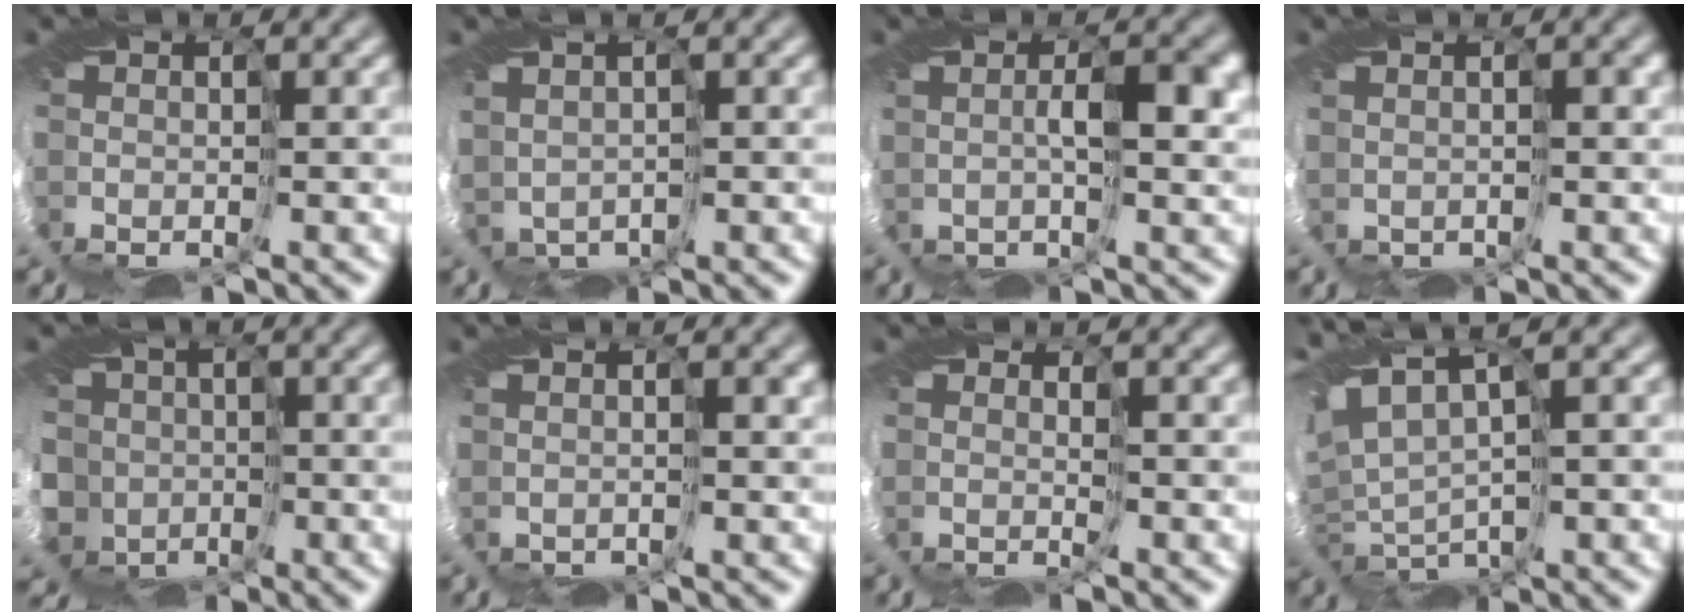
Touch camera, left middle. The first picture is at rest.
{"total": 1.6, "force": [0.5, 1.5, 0.5], "torque": [-0.015, -0.002, 0.012]}
{"total": 2.4, "force": [0.4, 0.0, 2.4], "torque": [-0.049, 0.004, 0.007]}
{"total": 0.5, "force": [0.2, 0.2, 0.4], "torque": [-0.001, 0.012, 0.007]}
{"total": 11.2, "force": [-2.8, 10.2, 3.7], "torque": [-0.119, -0.006, -0.076]}
{"total": 0.9, "force": [0.7, 0.3, 0.6], "torque": [-0.007, 0.014, 0.018]}
{"total": 0.9, "force": [0.2, -0.7, -0.5], "torque": [0.000, -0.002, 0.002]}
{"total": 5.5, "force": [2.1, 2.4, 4.4], "torque": [-0.131, 0.005, 0.058]}